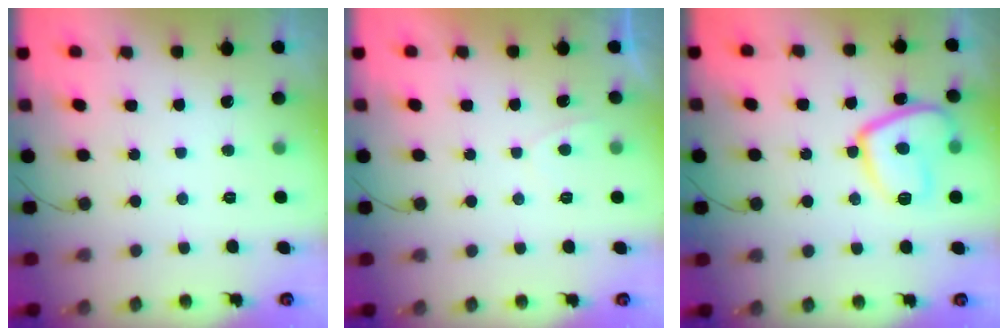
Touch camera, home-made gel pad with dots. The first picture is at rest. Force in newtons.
{"total": 0.7, "press": 0.4, "slide": 0.5}
{"total": 12.9, "press": 12.9, "slide": 1.3}